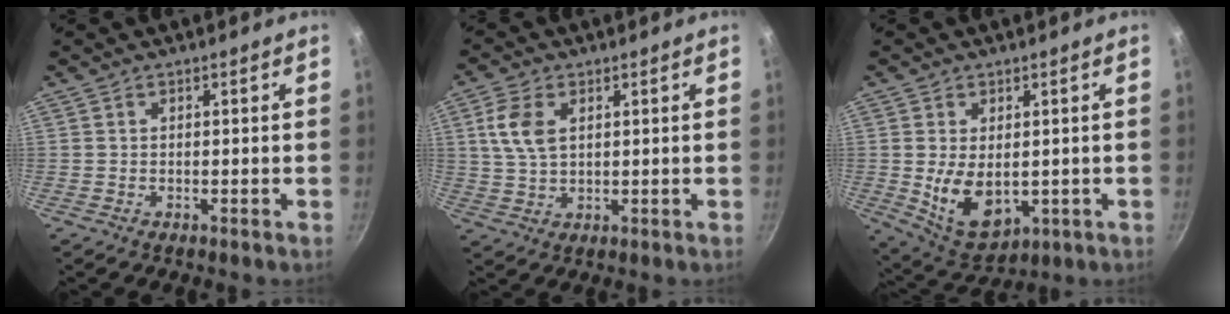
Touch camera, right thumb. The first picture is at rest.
{"total": 7.0, "force": [2.1, 4.2, 5.2], "torque": [-0.100, -0.003, 0.041]}
{"total": 10.2, "force": [-0.3, 6.3, 8.0], "torque": [-0.126, -0.019, 0.020]}